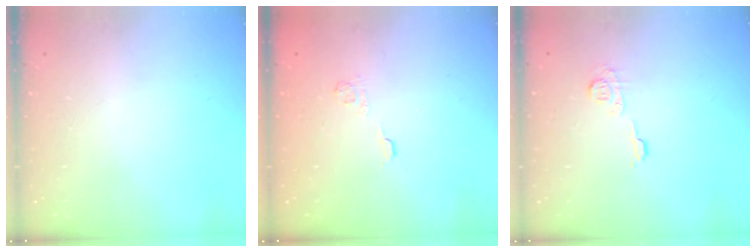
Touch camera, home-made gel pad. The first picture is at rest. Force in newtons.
{"total": 2.7, "press": 2.3, "slide": 1.4}
{"total": 7.3, "press": 7.3, "slide": 0.1}